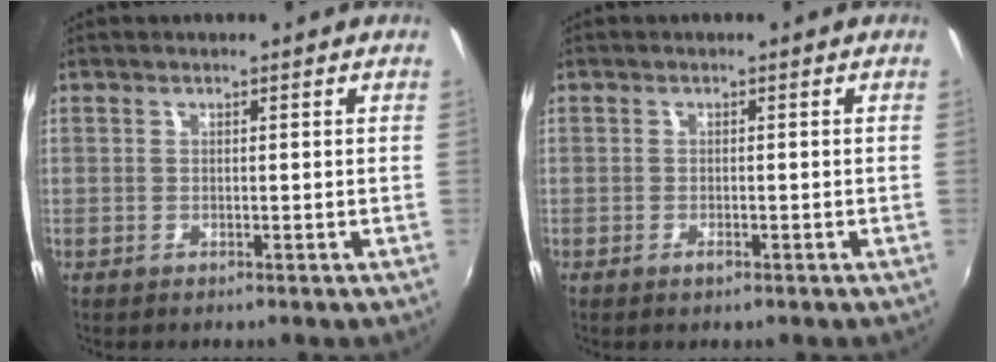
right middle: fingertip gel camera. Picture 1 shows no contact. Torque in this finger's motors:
{"motor_torque": [0.96, -1.18, 0.18, 0.04]}